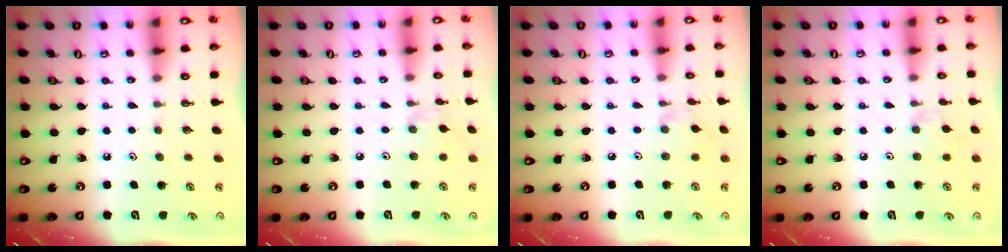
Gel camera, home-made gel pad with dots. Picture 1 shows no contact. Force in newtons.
{"total": 1.6, "press": 1.6, "slide": 0.3}
{"total": 2.5, "press": 2.5, "slide": 0.5}
{"total": 5.0, "press": 4.9, "slide": 0.8}